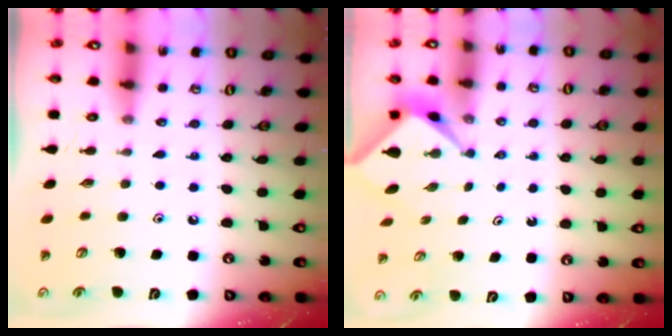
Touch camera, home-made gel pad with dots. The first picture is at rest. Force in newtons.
{"total": 1.7, "press": 1.7, "slide": 0.2}